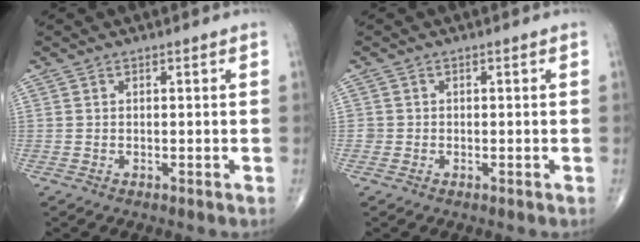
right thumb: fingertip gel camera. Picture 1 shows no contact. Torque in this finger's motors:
{"motor_torque": [0.07, -0.05, 0.05, 0.10, 0.00]}